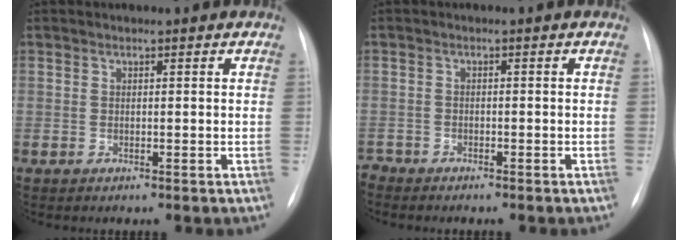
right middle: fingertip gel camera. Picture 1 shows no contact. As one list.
[{"total": 2.7, "force": [-2.5, 0.9, 0.2], "torque": [0.001, -0.003, -0.038]}]